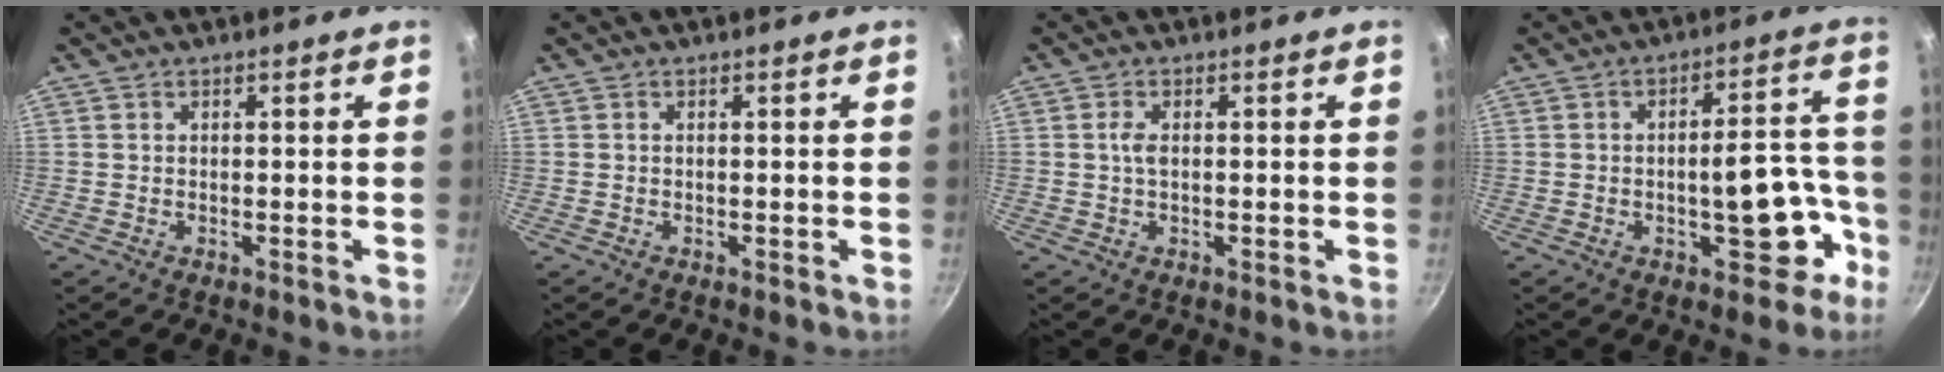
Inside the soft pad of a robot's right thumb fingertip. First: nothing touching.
{"total": 0.0}
{"total": 1.9, "force": [0.1, 0.8, 1.7], "torque": [-0.036, 0.002, 0.002]}
{"total": 12.2, "force": [-4.7, 5.6, 9.8], "torque": [-0.075, 0.057, -0.057]}